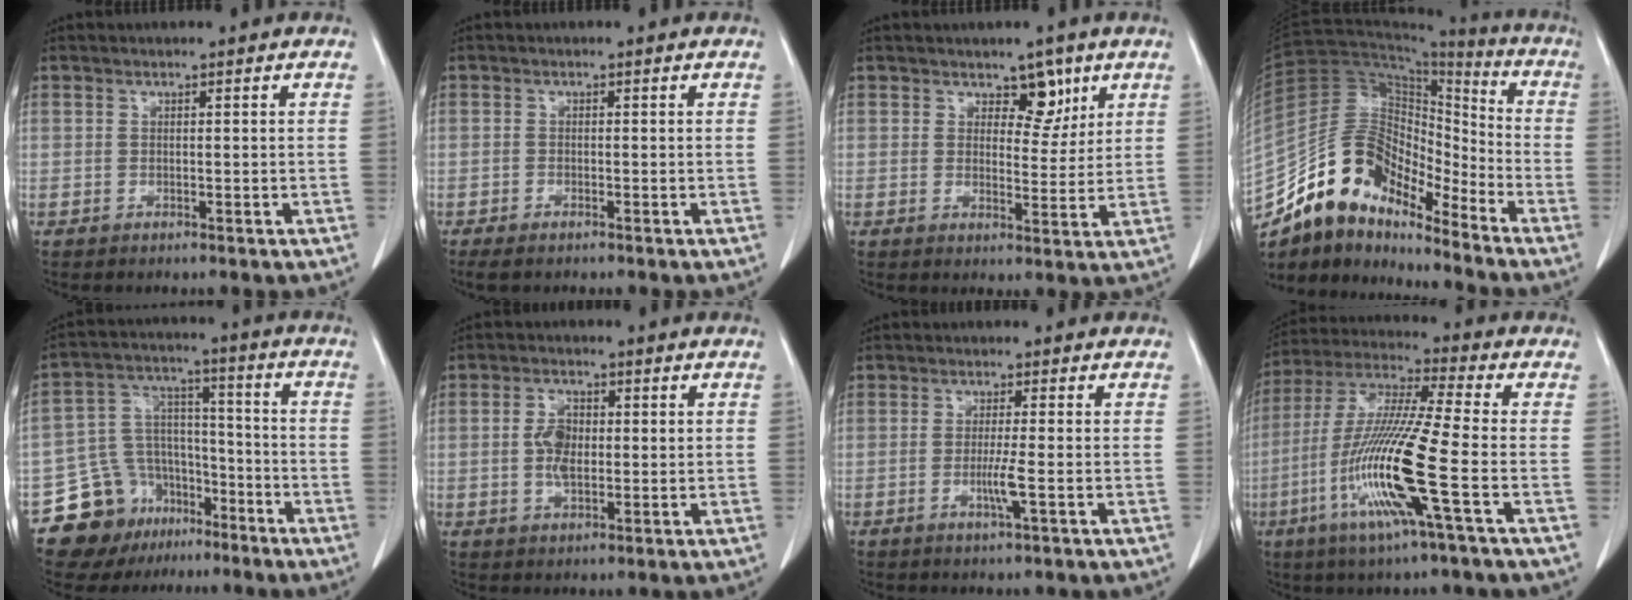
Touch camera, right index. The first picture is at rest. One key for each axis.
{"total": 2.2, "fx": -1.6, "fy": 0.7, "fz": 1.2, "tx": -0.017, "ty": -0.004, "tz": -0.022}
{"total": 4.6, "fx": 2.9, "fy": 2.6, "fz": 2.6, "tx": -0.023, "ty": -0.003, "tz": 0.042}
{"total": 14.6, "fx": -11.7, "fy": 5.7, "fz": 6.5, "tx": -0.114, "ty": 0.057, "tz": -0.215}
{"total": 13.8, "fx": -8.9, "fy": 9.9, "fz": 3.6, "tx": -0.063, "ty": 0.072, "tz": -0.139}
{"total": 5.0, "fx": 0.3, "fy": 2.7, "fz": 4.2, "tx": -0.088, "ty": 0.008, "tz": 0.007}
{"total": 3.1, "fx": -0.8, "fy": -0.4, "fz": 3.0, "tx": -0.060, "ty": -0.007, "tz": -0.017}
{"total": 16.1, "fx": -5.0, "fy": -0.6, "fz": 15.3, "tx": -0.318, "ty": -0.018, "tz": -0.106}